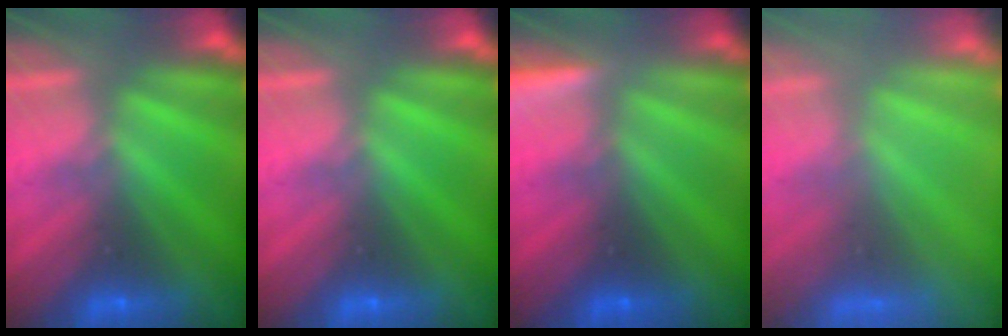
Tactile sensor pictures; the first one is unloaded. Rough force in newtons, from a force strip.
{"total": 0.0}
{"total": 3.6}
{"total": 8.9}